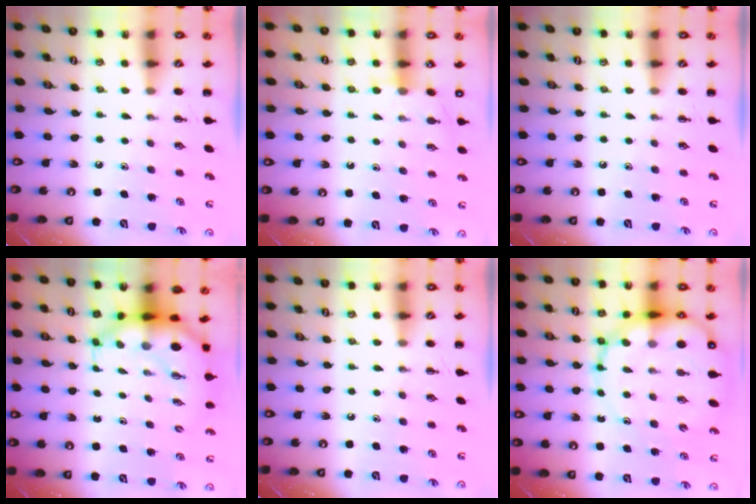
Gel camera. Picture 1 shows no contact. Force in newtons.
{"total": 6.9, "press": 6.7, "slide": 1.4}
{"total": 0.0}
{"total": 7.4, "press": 7.1, "slide": 2.3}
{"total": 0.0}
{"total": 18.1, "press": 17.5, "slide": 4.5}